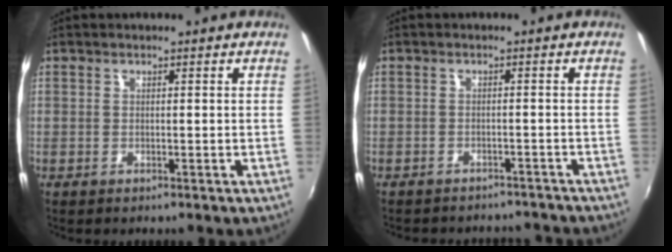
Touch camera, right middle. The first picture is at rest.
{"total": 9.2, "force": [-8.3, 3.0, 2.4], "torque": [-0.058, -0.002, -0.102]}